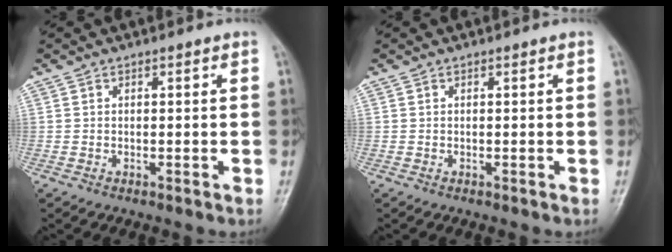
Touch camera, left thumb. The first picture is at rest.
{"total": 0.0}